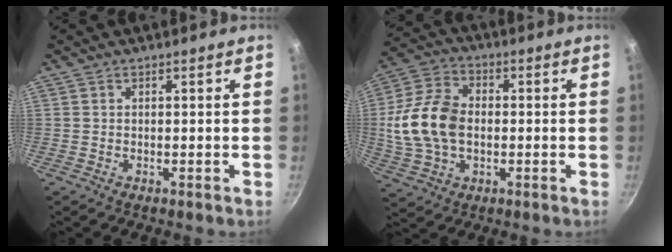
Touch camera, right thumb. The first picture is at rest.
{"total": 14.8, "force": [-0.2, 10.2, 10.8], "torque": [-0.206, 0.021, -0.009]}